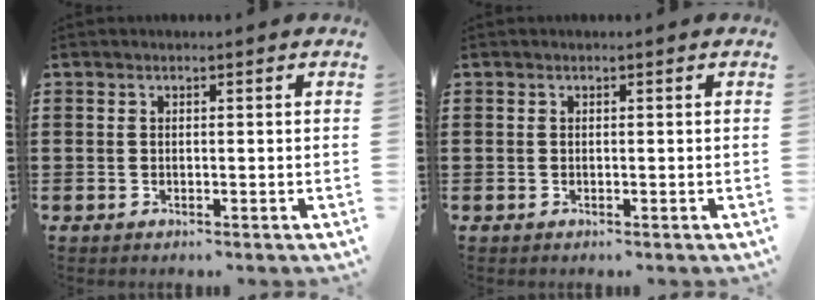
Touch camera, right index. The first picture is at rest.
{"total": 0.0}